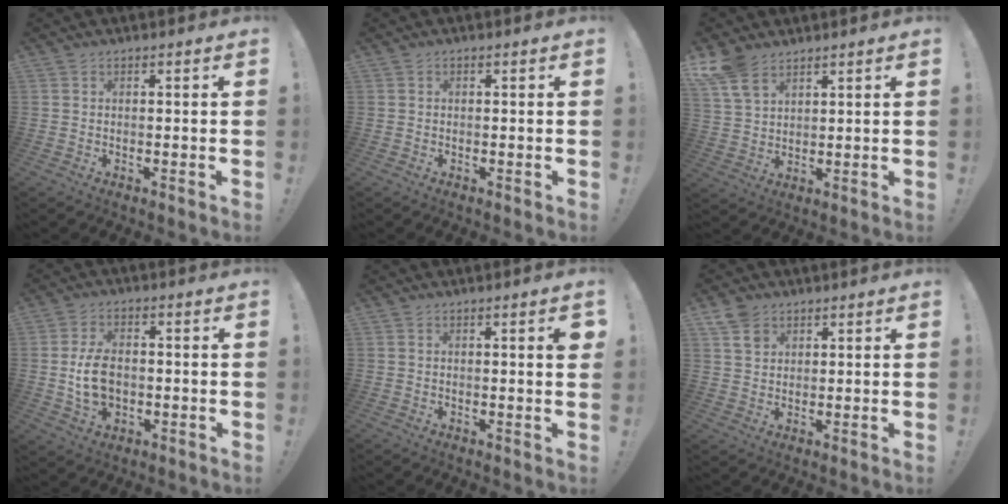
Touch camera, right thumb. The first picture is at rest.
{"total": 0.0}
{"total": 8.8, "force": [6.0, 4.7, 4.3], "torque": [-0.089, -0.021, 0.123]}
{"total": 9.9, "force": [-0.8, 6.7, 7.2], "torque": [-0.135, 0.002, -0.012]}
{"total": 2.6, "force": [0.8, 0.1, 2.5], "torque": [-0.033, -0.003, 0.009]}
{"total": 6.1, "force": [3.7, 4.1, 2.5], "torque": [-0.043, -0.012, 0.073]}